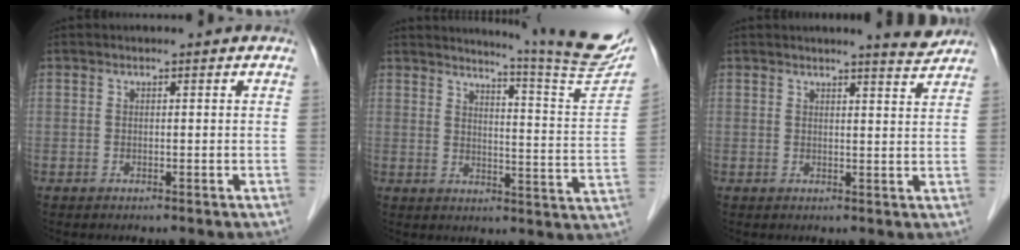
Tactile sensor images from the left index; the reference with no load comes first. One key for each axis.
{"total": 16.5, "fx": 15.1, "fy": -1.4, "fz": 6.5, "tx": -0.094, "ty": -0.089, "tz": 0.175}
{"total": 3.6, "fx": 3.5, "fy": -0.4, "fz": 0.9, "tx": -0.020, "ty": -0.019, "tz": 0.039}